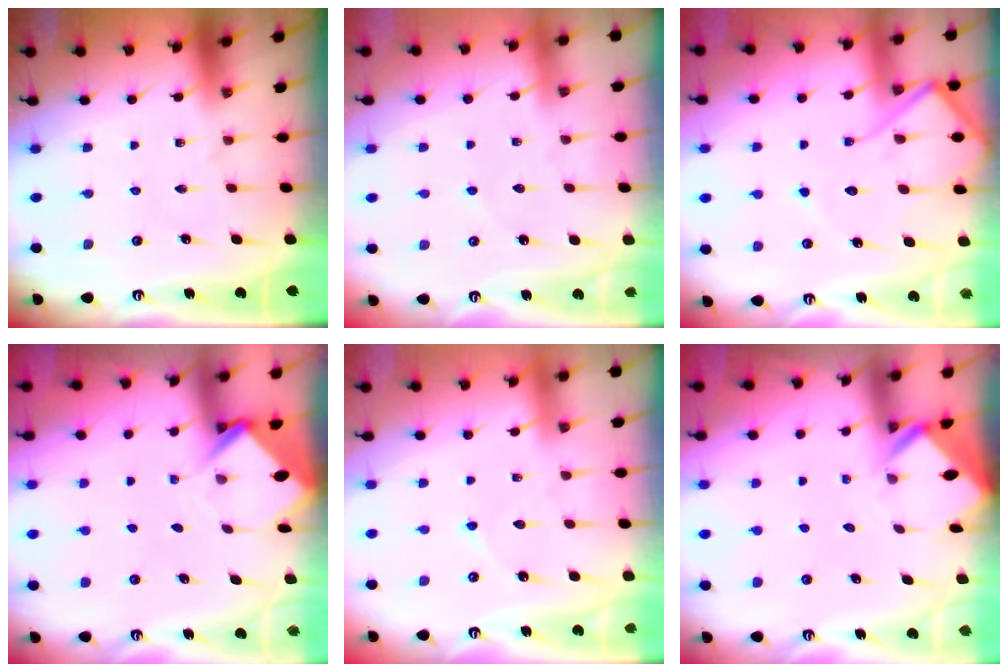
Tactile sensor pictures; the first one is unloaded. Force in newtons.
{"total": 1.8, "press": 1.8, "slide": 0.2}
{"total": 10.9, "press": 10.9, "slide": 1.0}
{"total": 3.9, "press": 3.9, "slide": 0.2}
{"total": 3.6, "press": 3.6, "slide": 0.2}
{"total": 2.8, "press": 2.8, "slide": 0.2}